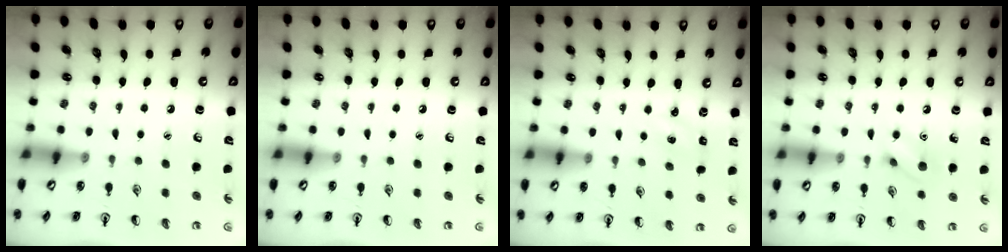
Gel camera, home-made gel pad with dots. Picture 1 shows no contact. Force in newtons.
{"total": 0.0}
{"total": 1.6, "press": 1.5, "slide": 0.6}
{"total": 7.8, "press": 7.7, "slide": 0.9}